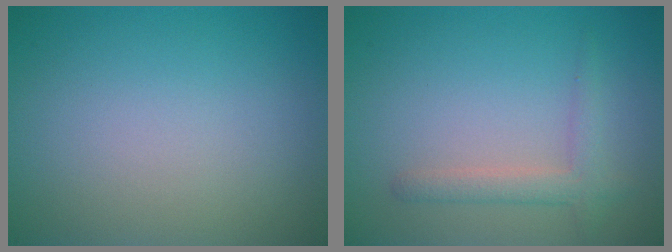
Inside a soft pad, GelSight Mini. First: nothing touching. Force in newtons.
{"total": 2.2, "press": 2.2, "slide": 0.1}